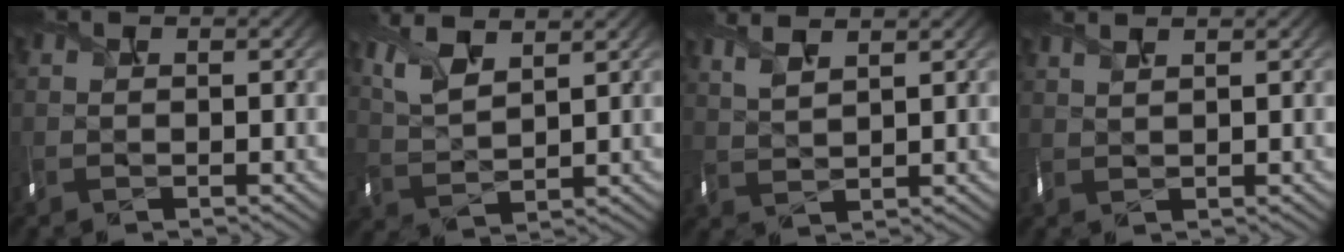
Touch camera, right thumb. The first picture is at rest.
{"total": 5.5, "force": [3.6, 1.9, 3.7], "torque": [-0.096, 0.003, 0.081]}
{"total": 3.3, "force": [2.4, 0.8, 2.1], "torque": [-0.051, 0.008, 0.057]}
{"total": 2.0, "force": [1.5, 0.6, 1.2], "torque": [-0.013, 0.005, 0.023]}